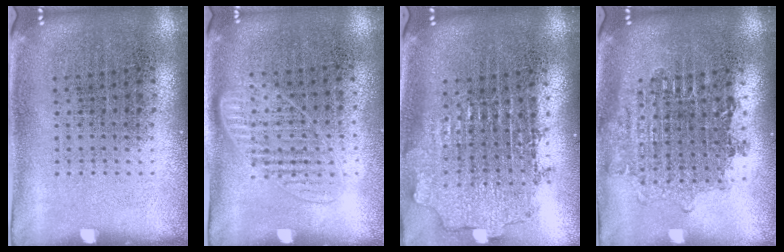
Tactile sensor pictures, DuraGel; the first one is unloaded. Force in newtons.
{"total": 1.2, "press": 1.0, "slide": 0.6}
{"total": 2.0, "press": 1.5, "slide": 1.3}
{"total": 1.7, "press": 1.4, "slide": 1.0}